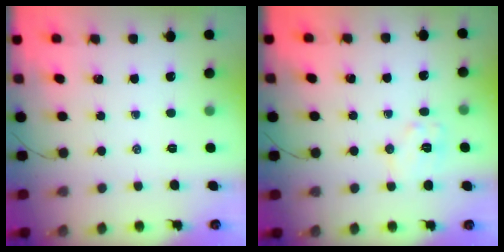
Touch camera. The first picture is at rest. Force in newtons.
{"total": 7.1, "press": 7.1, "slide": 0.4}